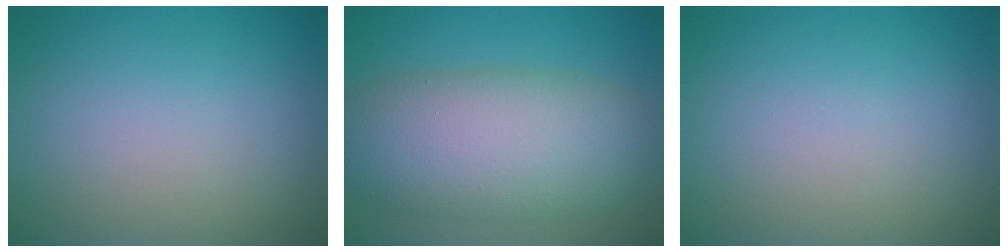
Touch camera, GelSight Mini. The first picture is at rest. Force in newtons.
{"total": 9.6, "press": 9.6, "slide": 0.7}
{"total": 0.0}